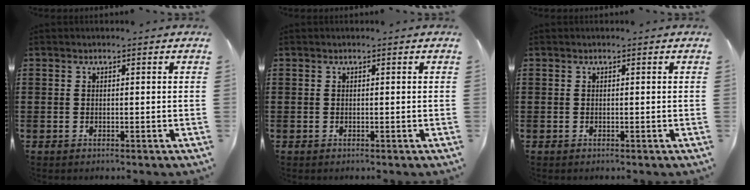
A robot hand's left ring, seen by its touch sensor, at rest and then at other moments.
{"total": 0.0}
{"total": 0.0}